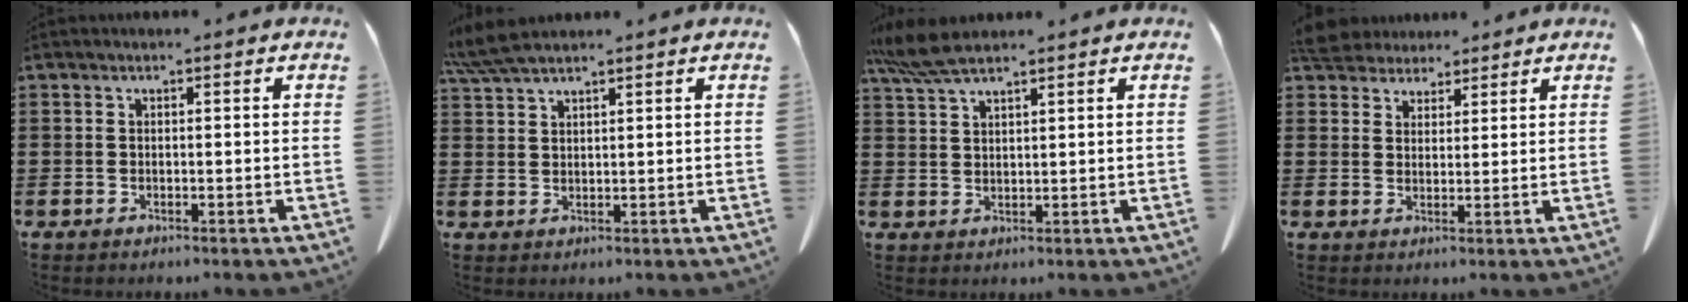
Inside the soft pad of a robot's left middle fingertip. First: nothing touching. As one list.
[{"total": 4.5, "force": [3.7, 0.4, 2.5], "torque": [-0.060, -0.004, 0.072]}, {"total": 5.6, "force": [4.5, 0.8, 3.3], "torque": [-0.077, -0.005, 0.085]}, {"total": 5.0, "force": [4.6, 1.6, 0.8], "torque": [-0.036, -0.008, 0.088]}]